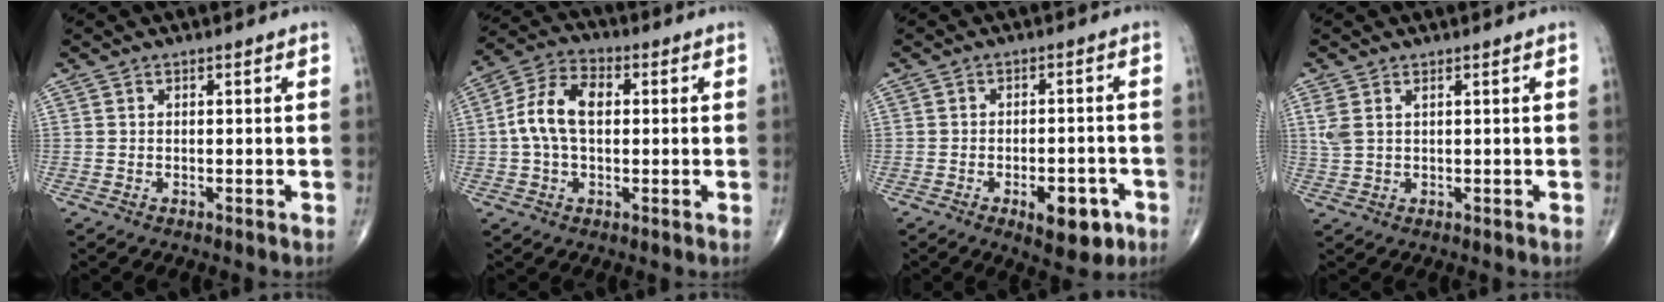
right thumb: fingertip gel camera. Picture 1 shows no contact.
{"total": 9.9, "force": [0.7, 5.9, 8.0], "torque": [-0.158, 0.026, 0.008]}
{"total": 10.7, "force": [-5.2, 5.1, 7.8], "torque": [-0.082, 0.033, -0.063]}
{"total": 2.9, "force": [1.2, 1.4, 2.2], "torque": [-0.063, 0.009, 0.033]}